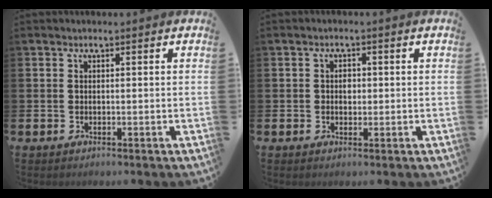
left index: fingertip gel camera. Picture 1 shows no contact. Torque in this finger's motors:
{"motor_torque": [0.09, -0.04, 0.01, 0.03]}